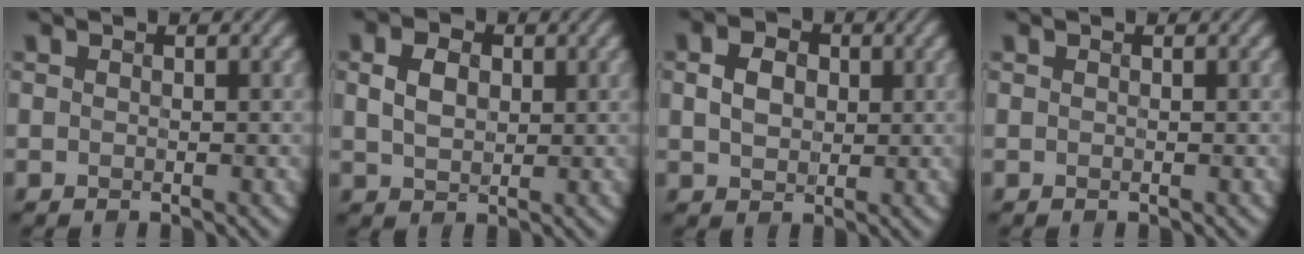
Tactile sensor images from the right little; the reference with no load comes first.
{"total": 2.6, "force": [0.1, 1.9, 1.7], "torque": [-0.046, 0.000, 0.011]}
{"total": 2.8, "force": [0.0, 2.2, 1.7], "torque": [-0.043, 0.000, 0.006]}
{"total": 0.0}